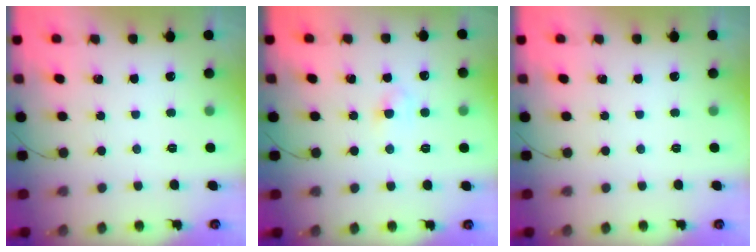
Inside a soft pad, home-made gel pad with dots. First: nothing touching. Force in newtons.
{"total": 3.2, "press": 3.0, "slide": 1.0}
{"total": 0.0}